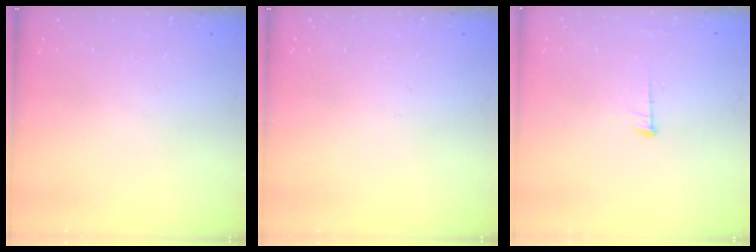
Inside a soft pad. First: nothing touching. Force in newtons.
{"total": 0.0}
{"total": 6.1, "press": 6.1, "slide": 0.6}